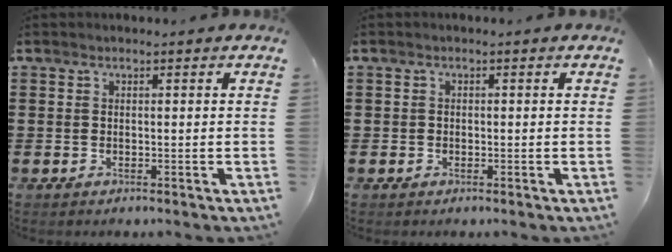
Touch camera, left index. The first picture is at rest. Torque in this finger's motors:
{"motor_torque": [-0.23, 0.55, -0.07, -0.01]}